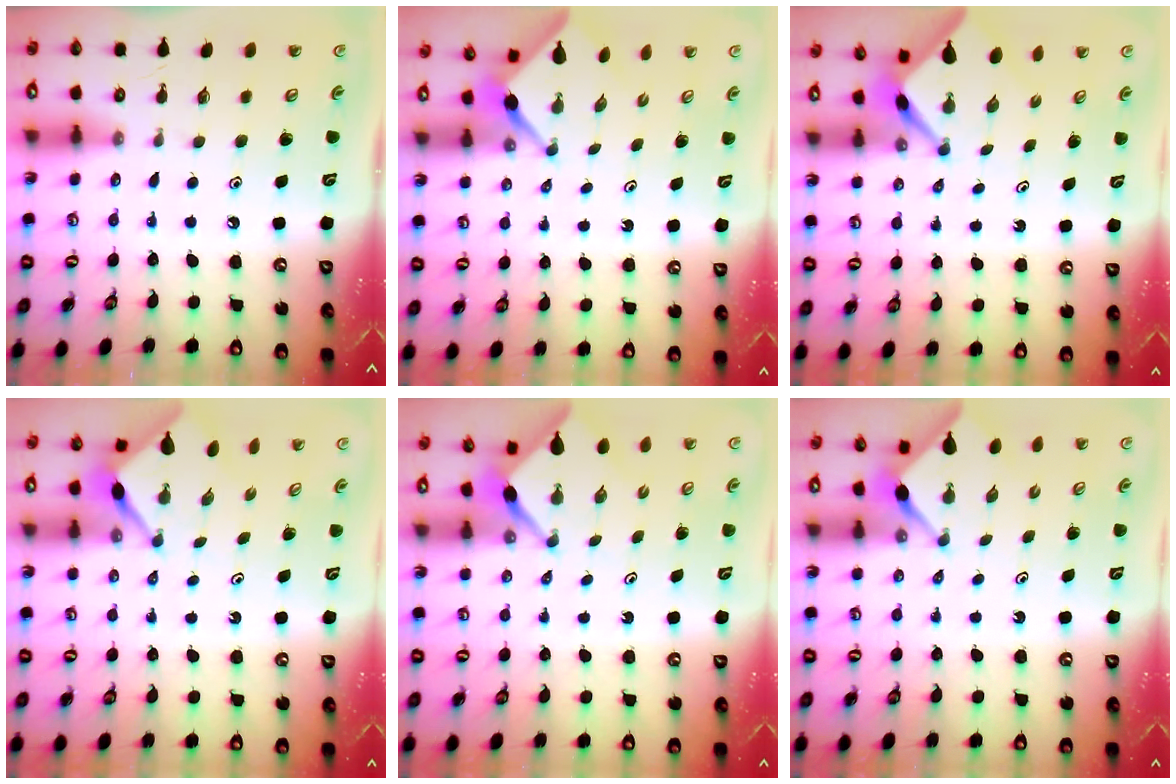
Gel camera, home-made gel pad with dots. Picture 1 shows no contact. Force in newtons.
{"total": 2.4, "press": 2.4, "slide": 0.2}
{"total": 2.6, "press": 2.6, "slide": 0.3}
{"total": 3.2, "press": 3.2, "slide": 0.4}
{"total": 2.5, "press": 2.5, "slide": 0.2}
{"total": 3.1, "press": 3.0, "slide": 0.3}